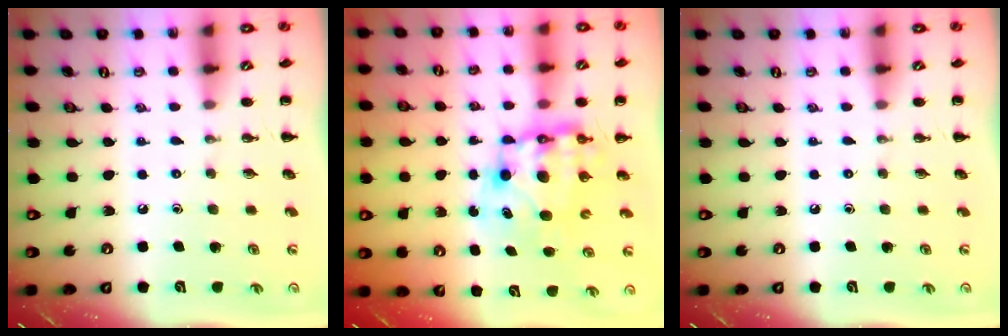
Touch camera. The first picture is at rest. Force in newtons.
{"total": 9.6, "press": 9.3, "slide": 2.2}
{"total": 0.0}